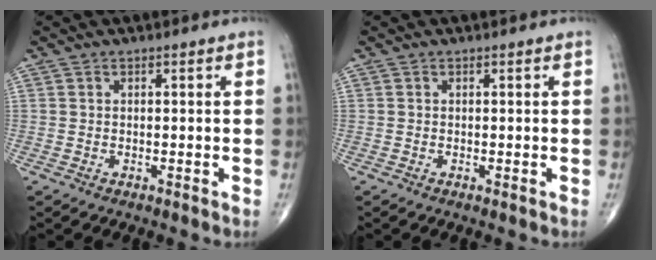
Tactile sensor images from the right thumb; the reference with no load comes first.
{"total": 0.0}